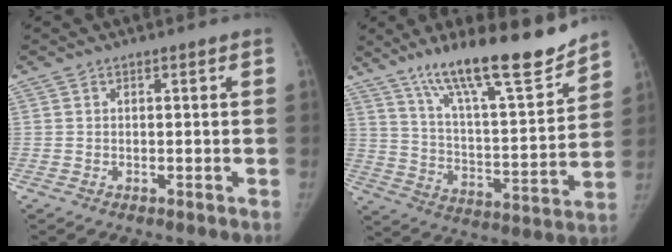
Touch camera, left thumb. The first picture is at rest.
{"total": 21.6, "force": [16.4, 4.1, 13.4], "torque": [-0.191, -0.089, 0.277]}